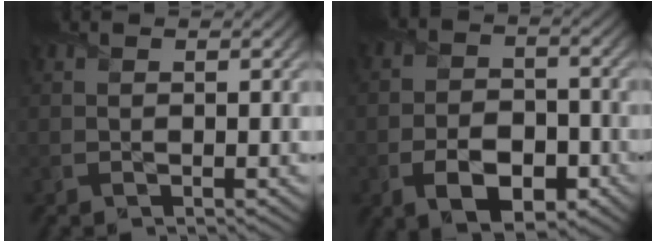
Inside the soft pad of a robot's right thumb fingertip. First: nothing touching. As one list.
[{"total": 7.6, "force": [-3.2, 4.8, 5.0], "torque": [-0.092, -0.016, -0.055]}]